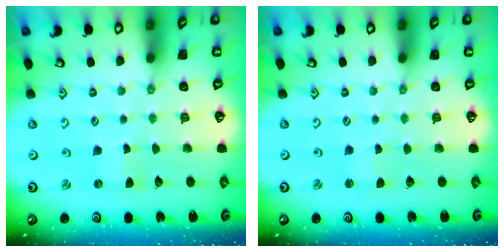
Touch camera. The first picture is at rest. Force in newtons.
{"total": 0.0}